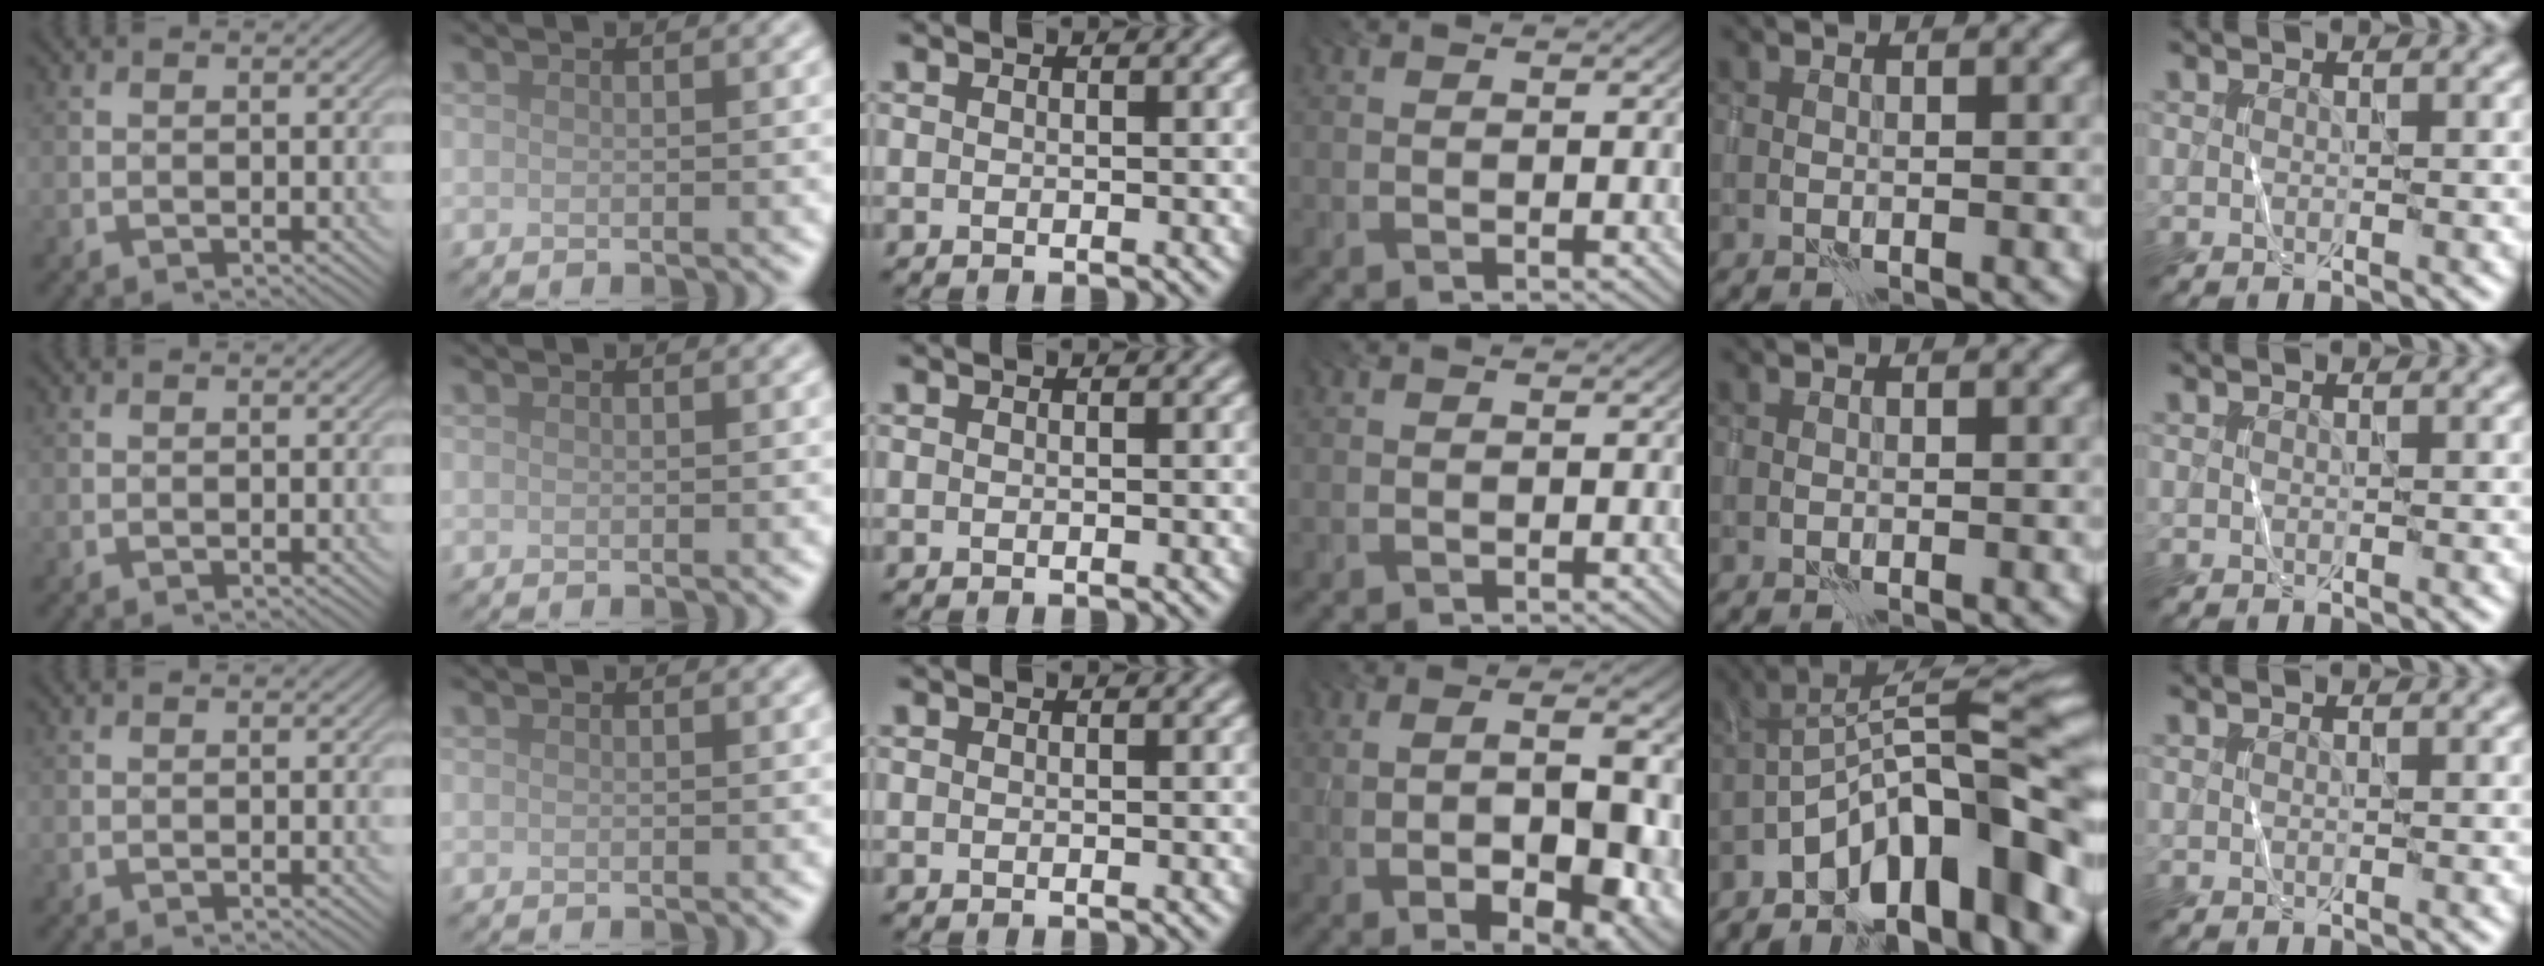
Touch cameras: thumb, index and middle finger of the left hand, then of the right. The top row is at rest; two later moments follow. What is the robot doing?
{"motion": "wrap", "object": "sponge"}